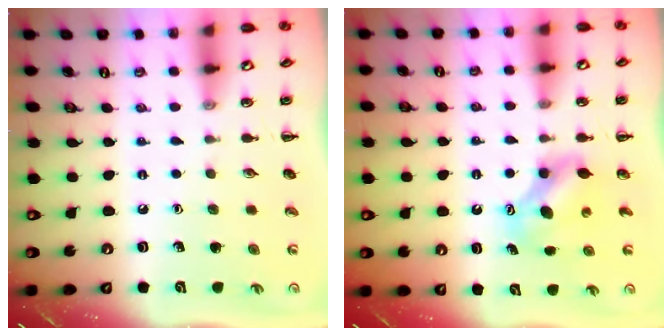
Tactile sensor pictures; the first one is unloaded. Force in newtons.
{"total": 7.4, "press": 7.4, "slide": 0.5}